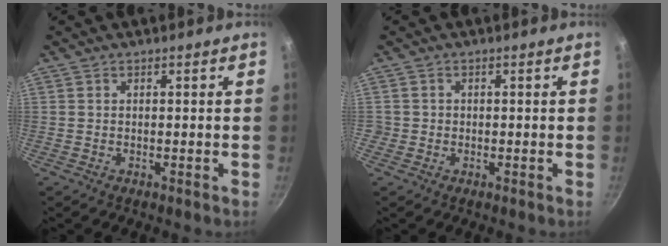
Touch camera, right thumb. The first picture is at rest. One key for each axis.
{"total": 1.3, "fx": -0.2, "fy": 1.2, "fz": 0.0, "tx": 0.009, "ty": 0.007, "tz": -0.006}